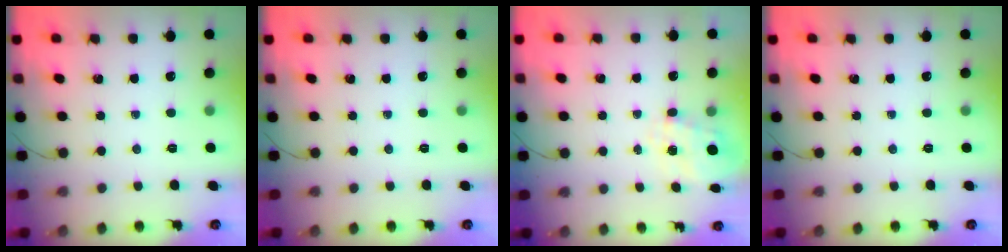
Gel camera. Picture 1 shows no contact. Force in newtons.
{"total": 0.0}
{"total": 7.0, "press": 6.9, "slide": 1.1}
{"total": 0.0}